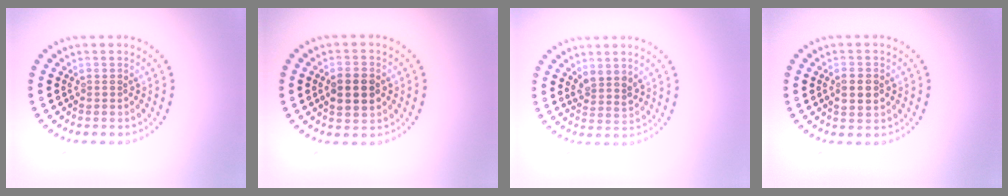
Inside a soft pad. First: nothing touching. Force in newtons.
{"total": 3.3, "press": 3.3, "slide": 0.2}
{"total": 1.9, "press": 1.6, "slide": 1.0}
{"total": 2.1, "press": 2.0, "slide": 0.2}